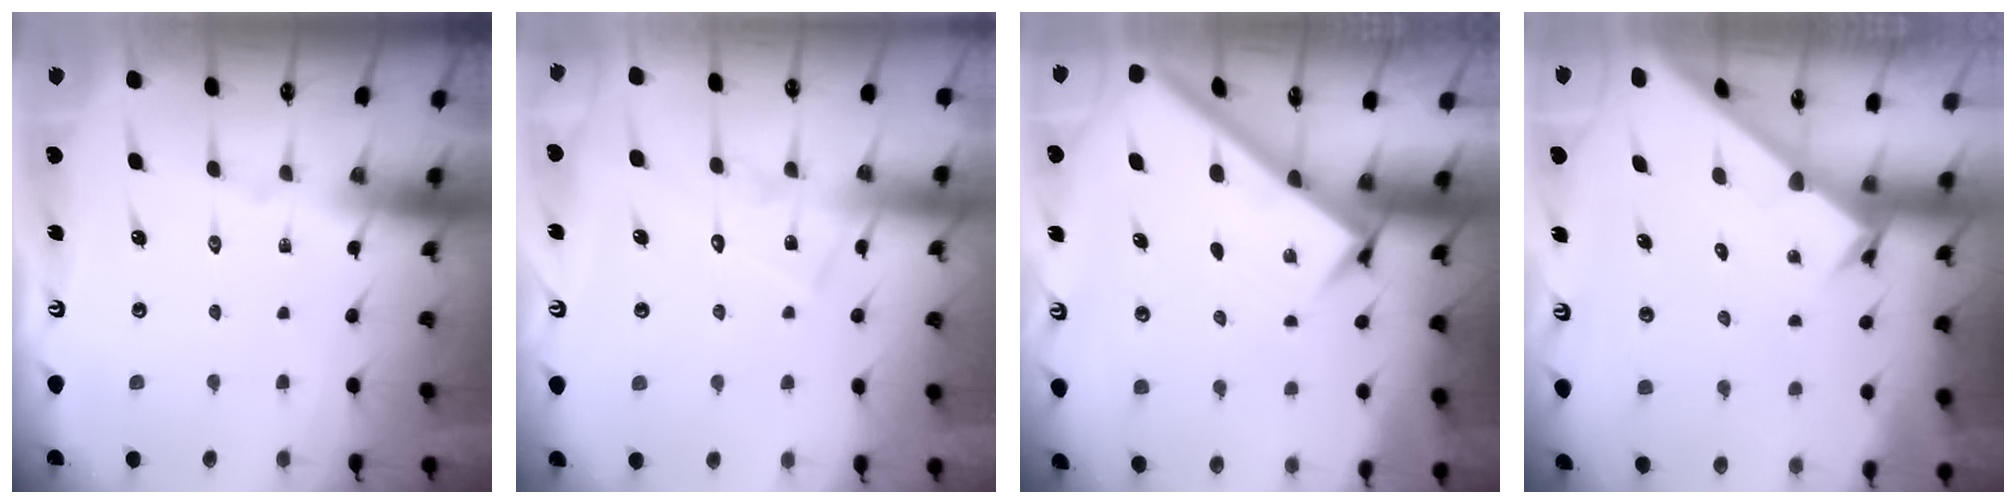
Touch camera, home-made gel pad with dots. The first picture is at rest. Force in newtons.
{"total": 10.0, "press": 10.0, "slide": 0.7}
{"total": 2.5, "press": 2.5, "slide": 0.2}
{"total": 2.4, "press": 2.4, "slide": 0.1}